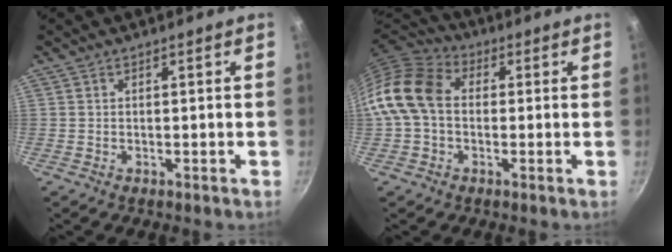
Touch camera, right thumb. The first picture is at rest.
{"total": 12.8, "force": [0.1, 9.6, 8.6], "torque": [-0.145, 0.029, -0.019]}